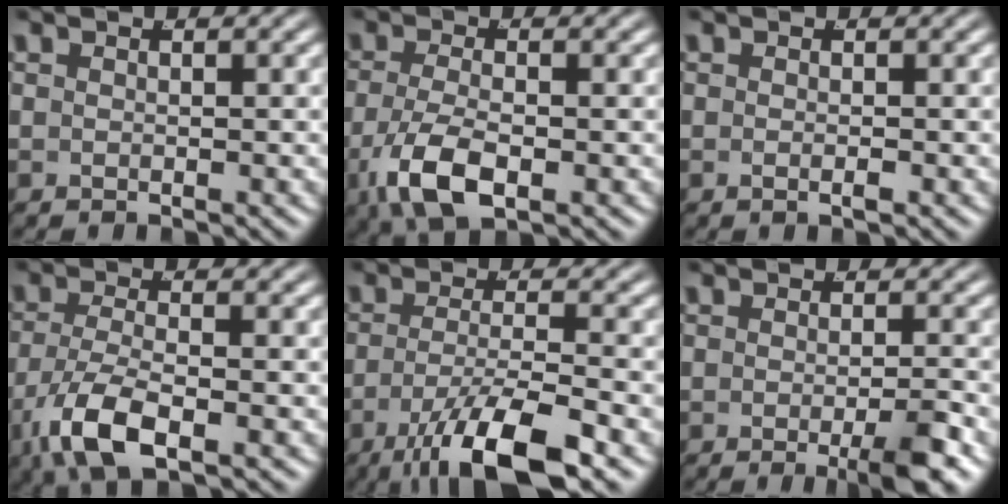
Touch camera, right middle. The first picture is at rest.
{"total": 5.3, "force": [-2.2, 2.3, 4.3], "torque": [-0.091, -0.029, -0.020]}
{"total": 0.6, "force": [-0.4, 0.0, 0.4], "torque": [-0.010, -0.001, -0.007]}
{"total": 5.5, "force": [-2.5, 2.1, 4.3], "torque": [-0.091, -0.029, -0.026]}
{"total": 7.5, "force": [-4.0, 1.8, 6.1], "torque": [-0.108, -0.031, -0.048]}
{"total": 3.4, "force": [-1.9, 0.3, 2.8], "torque": [-0.033, -0.004, -0.032]}